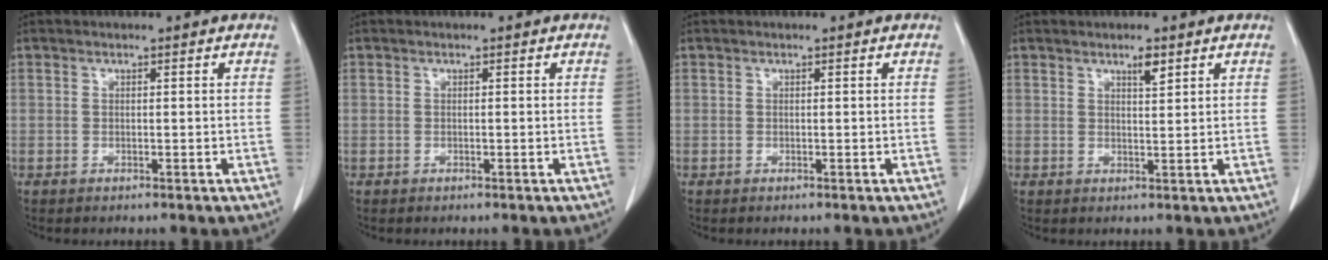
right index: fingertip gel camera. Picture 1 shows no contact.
{"total": 0.0}
{"total": 0.0}
{"total": 2.2, "force": [1.5, 0.4, 1.6], "torque": [-0.029, -0.001, 0.025]}